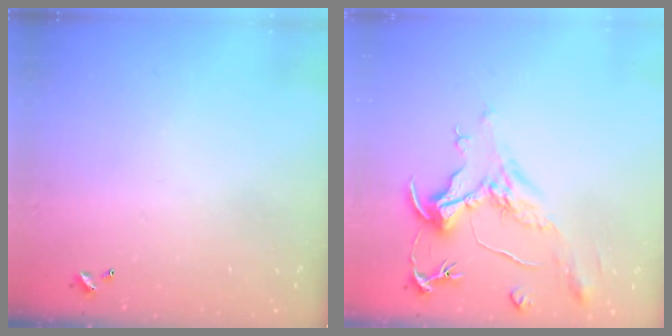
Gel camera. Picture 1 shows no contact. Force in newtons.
{"total": 2.1, "press": 1.6, "slide": 1.4}